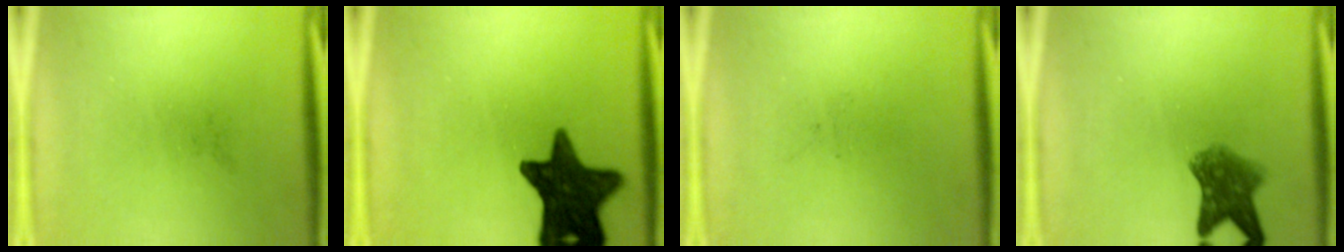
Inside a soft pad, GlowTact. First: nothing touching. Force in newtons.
{"total": 14.6}
{"total": 0.0}
{"total": 5.8}